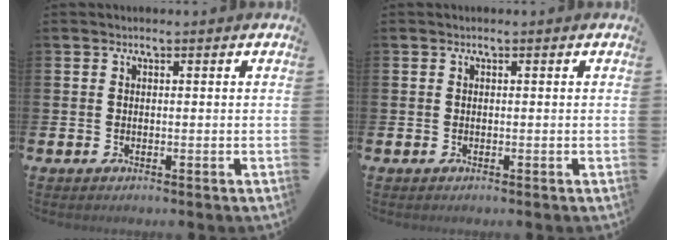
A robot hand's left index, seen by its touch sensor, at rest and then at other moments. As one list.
[{"total": 0.0}]